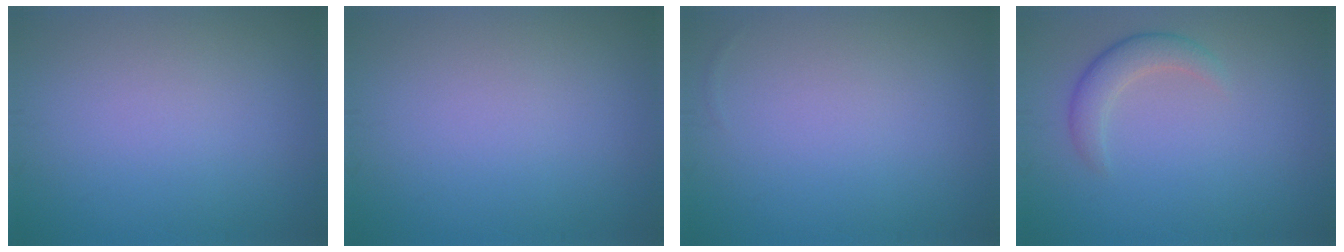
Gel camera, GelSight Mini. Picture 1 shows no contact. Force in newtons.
{"total": 0.0}
{"total": 0.0}
{"total": 2.5, "press": 2.5, "slide": 0.1}